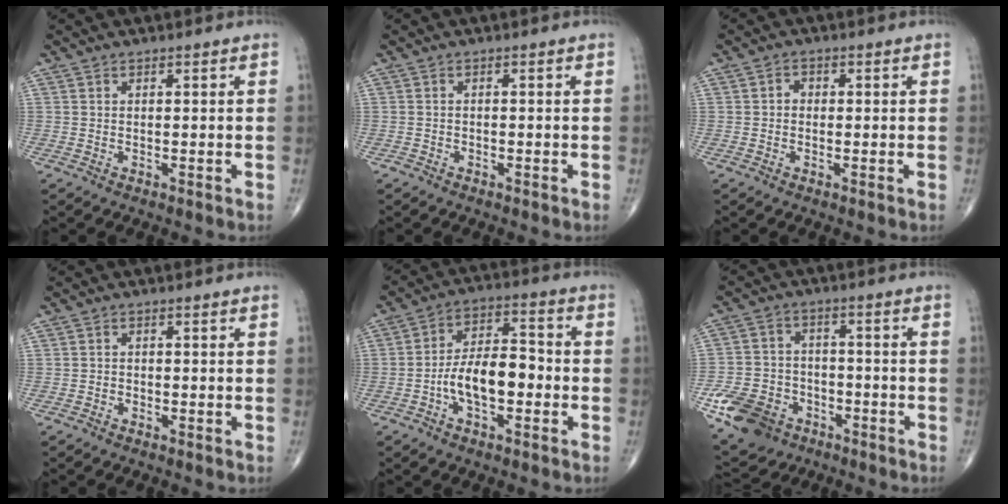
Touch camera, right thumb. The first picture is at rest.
{"total": 0.6, "force": [-0.5, 0.4, 0.1], "torque": [-0.001, 0.001, -0.013]}
{"total": 1.8, "force": [-0.1, 1.5, 0.9], "torque": [-0.004, 0.009, -0.005]}
{"total": 0.9, "force": [-0.6, 0.7, 0.2], "torque": [0.001, 0.003, -0.015]}
{"total": 11.1, "force": [-2.8, 5.6, 9.2], "torque": [-0.147, 0.036, -0.057]}
{"total": 12.8, "force": [-6.3, 9.7, 5.5], "torque": [-0.092, 0.032, -0.104]}